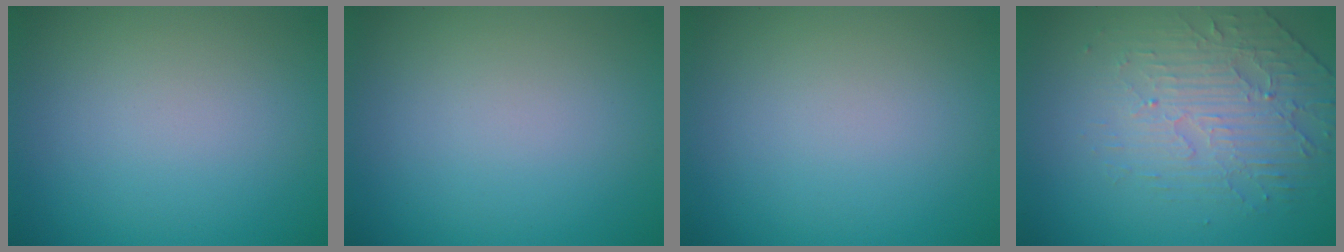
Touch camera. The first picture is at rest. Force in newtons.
{"total": 0.0}
{"total": 0.0}
{"total": 4.6, "press": 3.2, "slide": 3.2}